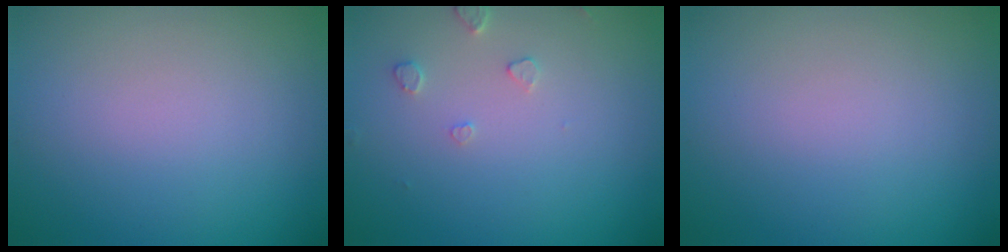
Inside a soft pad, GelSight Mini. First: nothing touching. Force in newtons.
{"total": 1.2, "press": 1.2, "slide": 0.2}
{"total": 0.0}